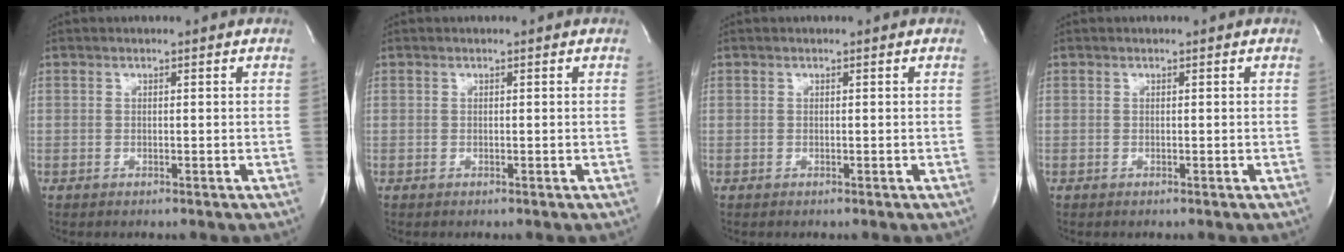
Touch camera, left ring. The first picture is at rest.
{"total": 0.0}
{"total": 0.0}
{"total": 0.0}